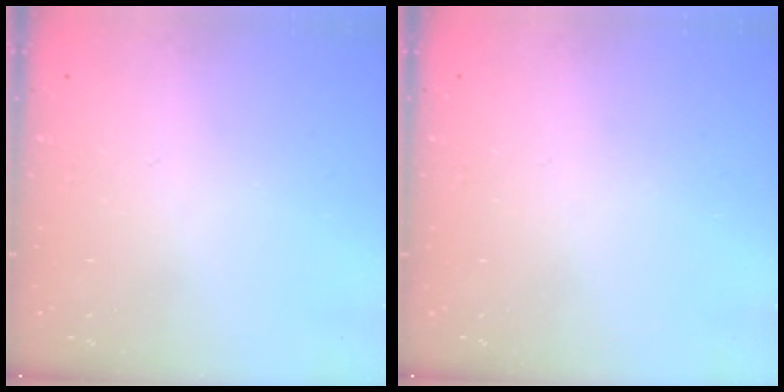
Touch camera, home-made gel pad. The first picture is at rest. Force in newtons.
{"total": 0.0}